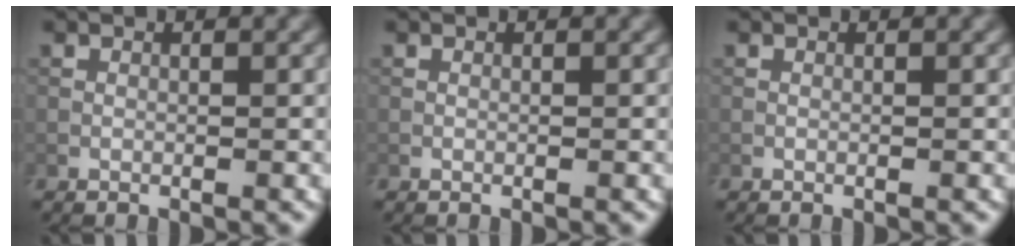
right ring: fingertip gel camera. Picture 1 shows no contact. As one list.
[{"total": 0.0}, {"total": 0.0}]